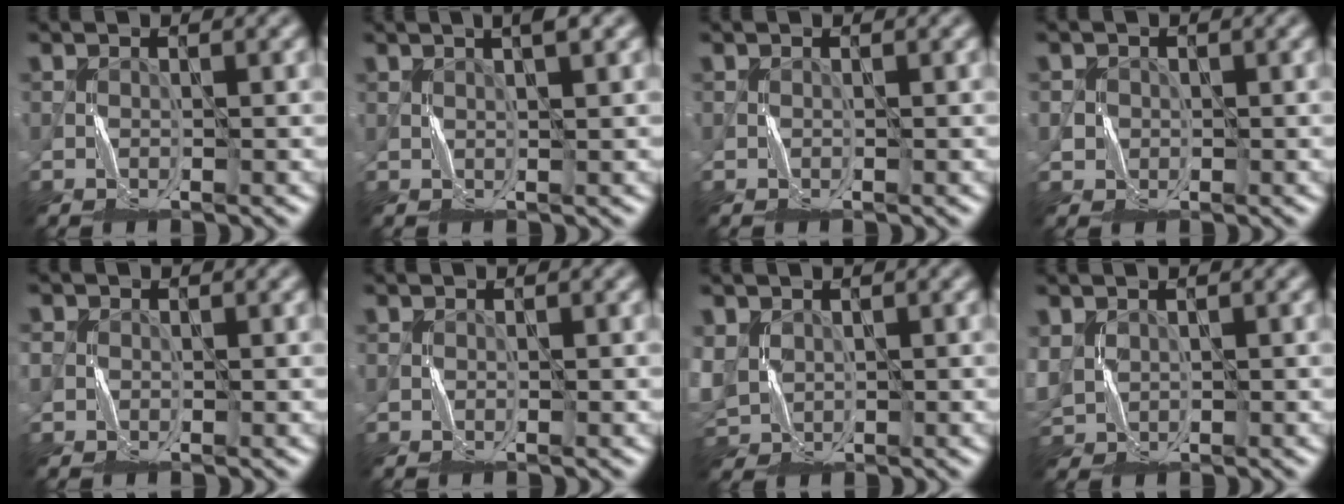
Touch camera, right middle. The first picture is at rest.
{"total": 2.5, "force": [1.5, 0.4, 2.0], "torque": [-0.028, 0.005, 0.022]}
{"total": 0.0}
{"total": 1.3, "force": [0.0, 1.3, -0.3], "torque": [0.006, -0.004, 0.002]}
{"total": 1.2, "force": [-0.1, 1.2, 0.3], "torque": [-0.006, 0.002, -0.003]}
{"total": 0.0}
{"total": 3.5, "force": [0.8, 2.9, 1.9], "torque": [-0.059, -0.002, 0.018]}
{"total": 2.6, "force": [0.9, 2.1, 1.3], "torque": [-0.044, 0.000, 0.023]}